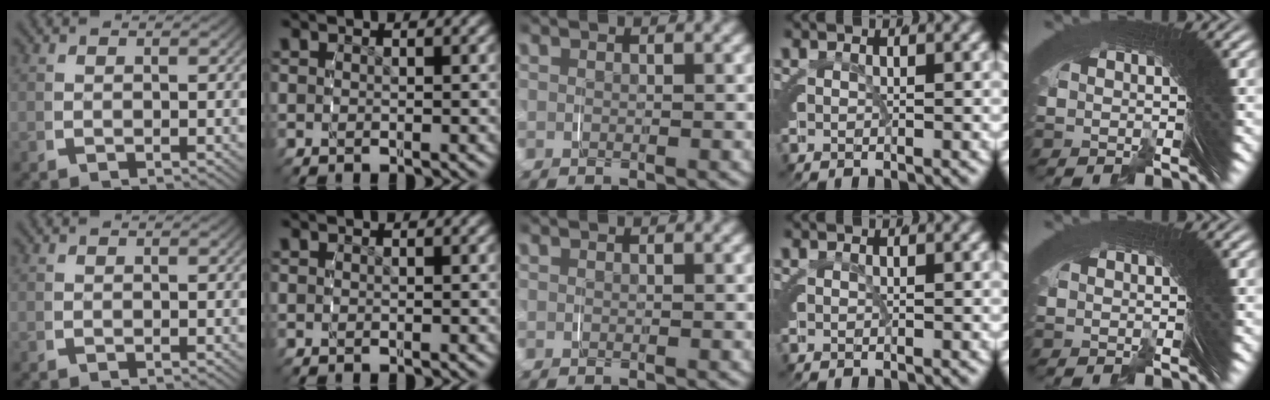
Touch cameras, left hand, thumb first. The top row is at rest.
{}